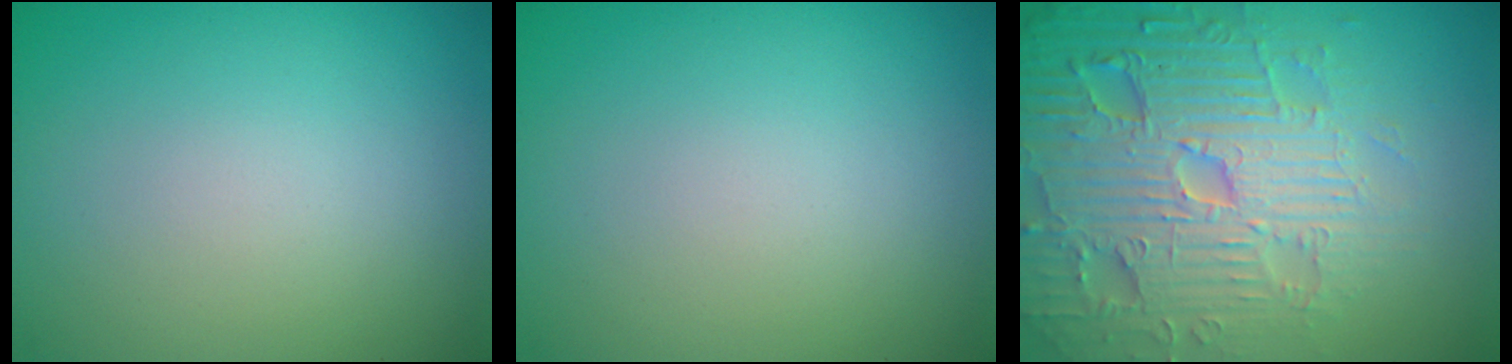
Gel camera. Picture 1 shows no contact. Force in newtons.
{"total": 0.0}
{"total": 7.8, "press": 7.6, "slide": 1.9}